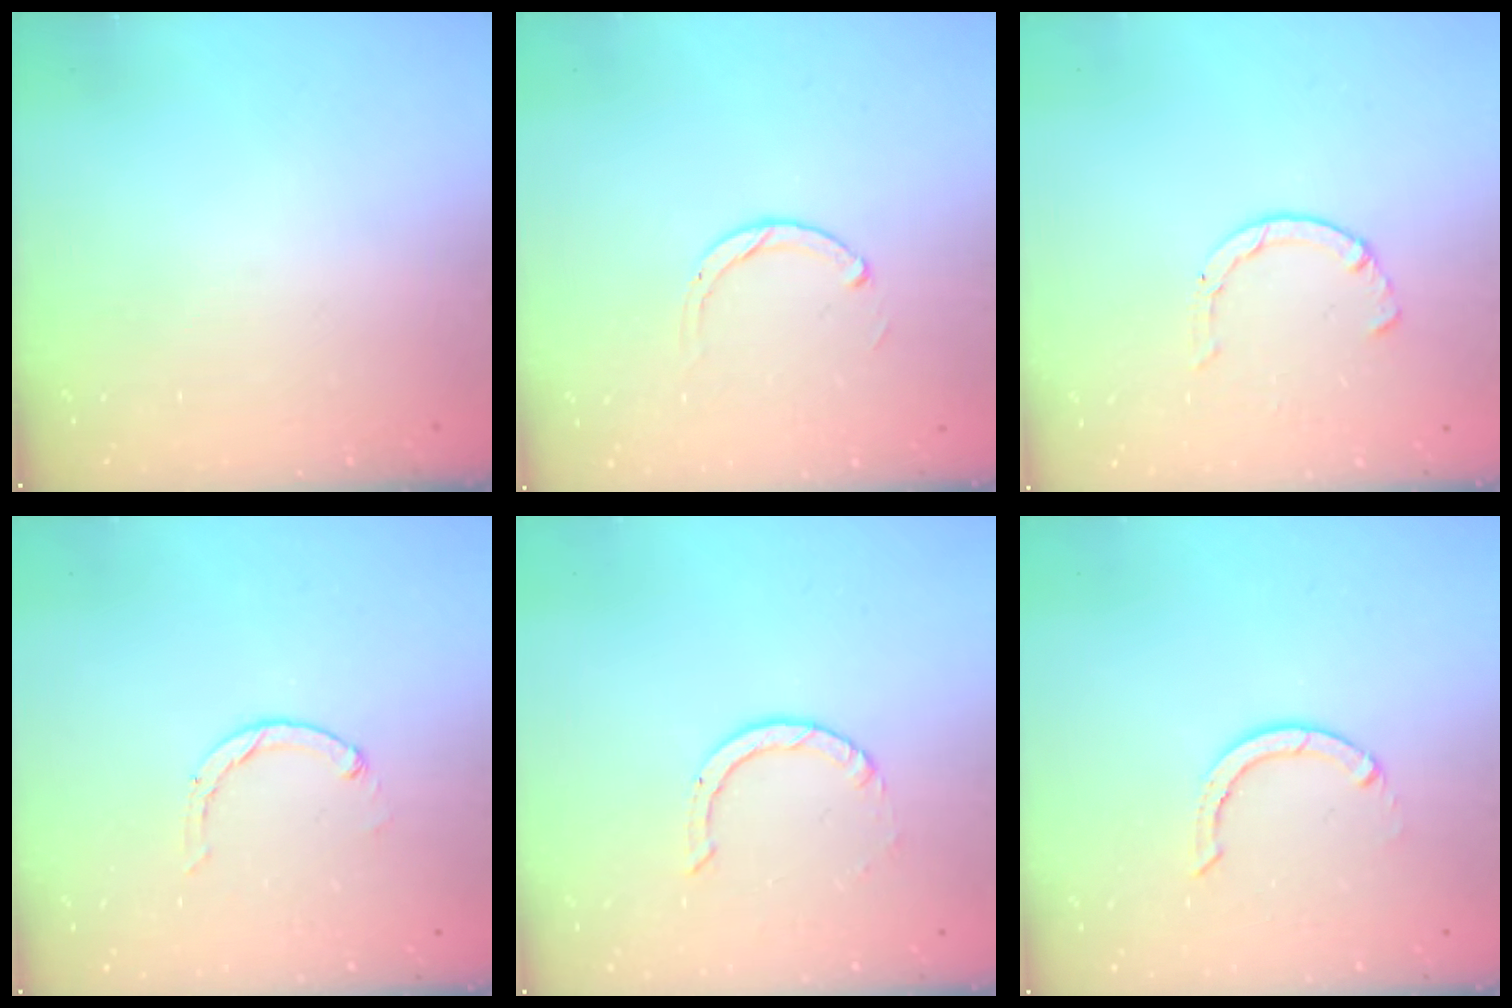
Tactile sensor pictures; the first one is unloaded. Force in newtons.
{"total": 2.3, "press": 2.3, "slide": 0.3}
{"total": 2.1, "press": 2.1, "slide": 0.5}
{"total": 0.8, "press": 0.8, "slide": 0.2}
{"total": 2.2, "press": 2.2, "slide": 0.2}
{"total": 3.4, "press": 3.4, "slide": 0.3}